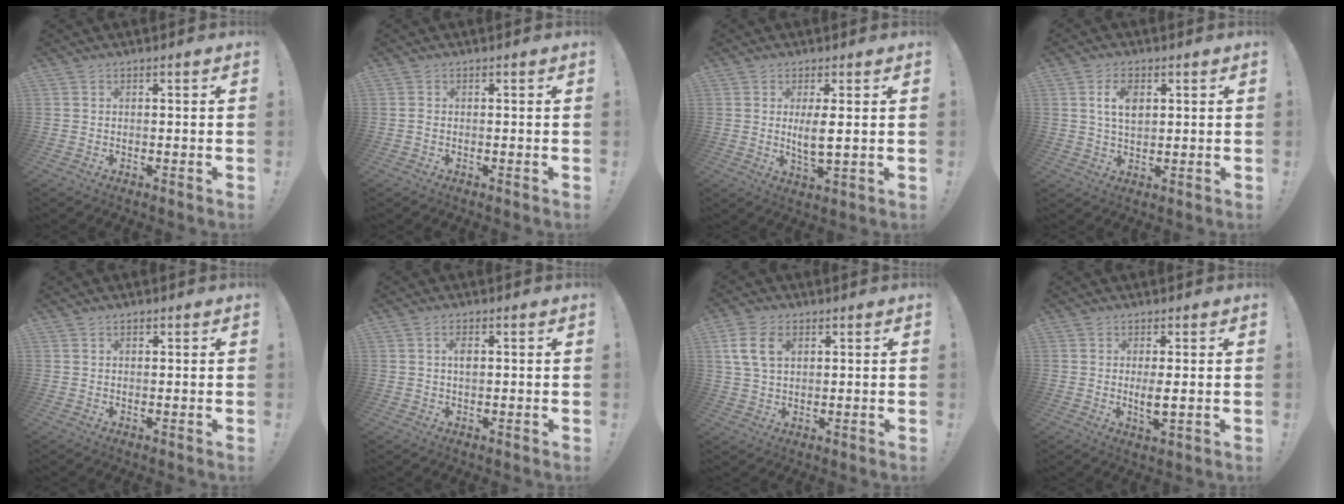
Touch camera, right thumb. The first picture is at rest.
{"total": 0.7, "force": [-0.4, 0.1, 0.6], "torque": [-0.011, 0.001, -0.007]}
{"total": 5.6, "force": [1.0, 1.6, 5.3], "torque": [-0.099, -0.016, 0.011]}
{"total": 6.9, "force": [1.9, 4.1, 5.2], "torque": [-0.083, 0.002, 0.033]}
{"total": 0.9, "force": [0.6, 0.6, 0.4], "torque": [-0.005, 0.001, 0.010]}
{"total": 2.8, "force": [0.5, 1.6, 2.2], "torque": [-0.031, 0.000, 0.004]}
{"total": 10.1, "force": [3.2, 6.6, 6.9], "torque": [-0.132, 0.009, 0.063]}
{"total": 4.2, "force": [0.4, 0.9, 4.1], "torque": [-0.072, -0.012, 0.006]}